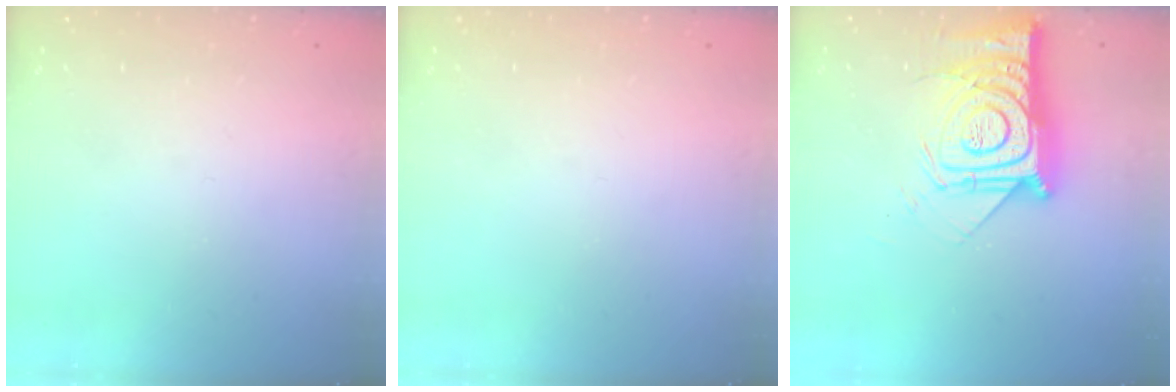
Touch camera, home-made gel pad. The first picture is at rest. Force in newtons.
{"total": 0.0}
{"total": 18.4, "press": 18.4, "slide": 1.5}